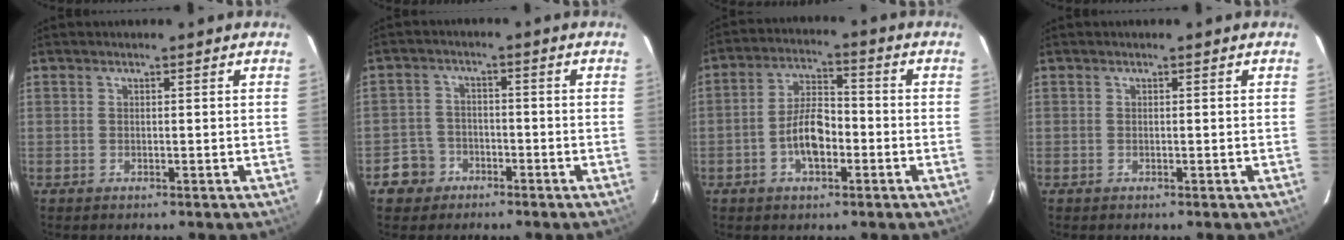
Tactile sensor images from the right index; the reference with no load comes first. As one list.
[{"total": 7.3, "force": [-3.9, 6.1, 0.9], "torque": [-0.046, 0.024, -0.059]}, {"total": 7.8, "force": [-2.7, 3.6, 6.3], "torque": [-0.122, 0.014, -0.044]}, {"total": 0.0}]